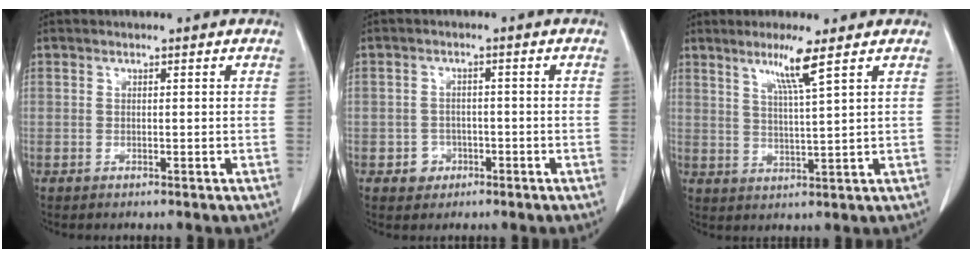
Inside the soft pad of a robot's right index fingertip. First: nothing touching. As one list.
[{"total": 2.9, "force": [-1.2, 2.6, 0.4], "torque": [0.001, 0.012, -0.012]}, {"total": 5.4, "force": [3.2, -1.1, 4.2], "torque": [-0.080, -0.007, 0.061]}]